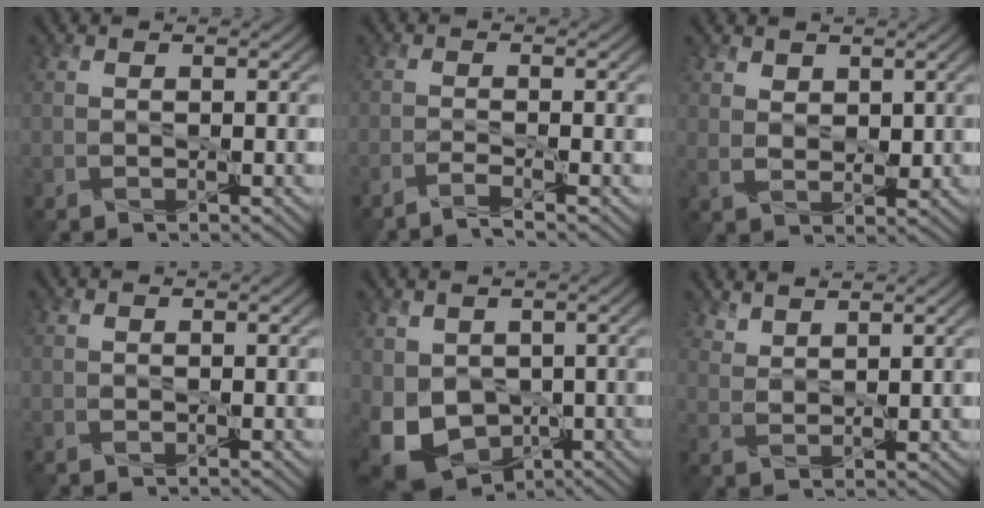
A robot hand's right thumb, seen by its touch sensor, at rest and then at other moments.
{"total": 2.1, "force": [-1.8, -0.6, 0.9], "torque": [-0.020, 0.006, -0.043]}
{"total": 2.8, "force": [1.7, 1.6, 1.5], "torque": [-0.040, -0.004, 0.037]}
{"total": 0.0}
{"total": 10.2, "force": [-1.3, 7.7, 6.5], "torque": [-0.151, -0.028, -0.011]}
{"total": 3.2, "force": [2.8, 0.8, 1.4], "torque": [-0.033, -0.010, 0.072]}